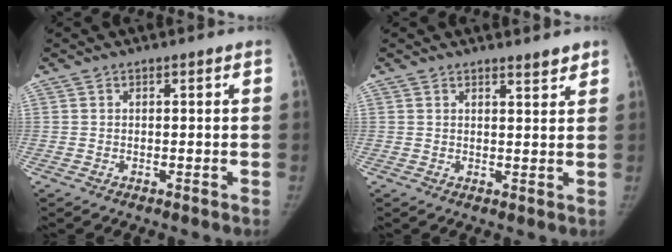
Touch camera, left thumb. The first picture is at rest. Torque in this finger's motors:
{"motor_torque": [-0.09, 0.33, -0.10, -0.29, -0.03]}